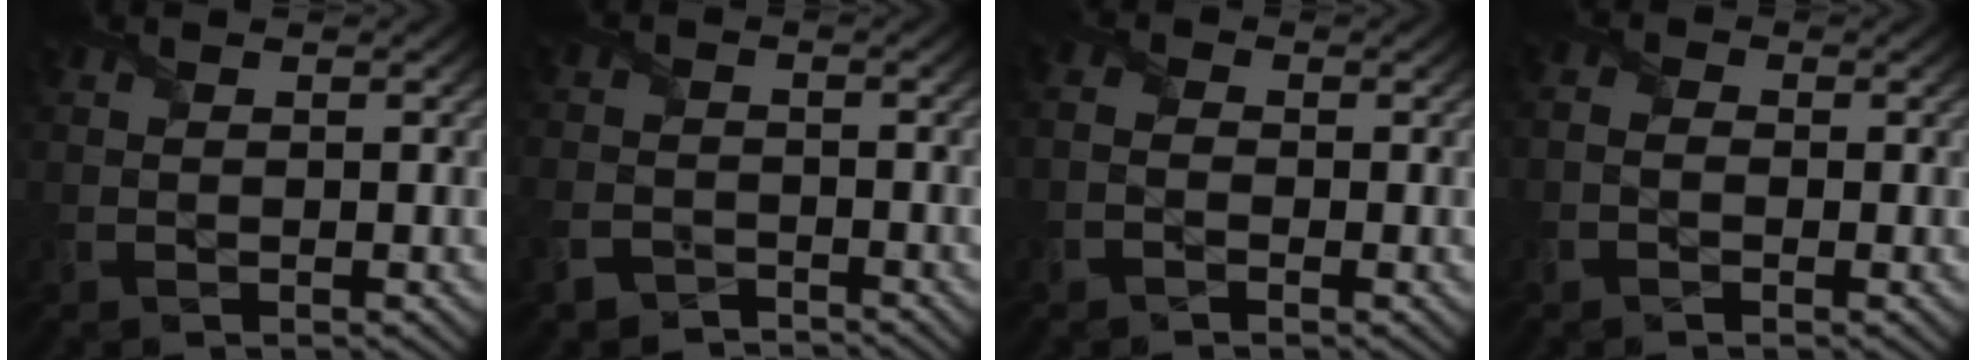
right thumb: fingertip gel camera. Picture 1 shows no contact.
{"total": 3.8, "force": [-3.1, 2.0, 1.1], "torque": [-0.032, -0.008, -0.073]}
{"total": 1.9, "force": [-1.1, 1.3, 0.9], "torque": [-0.022, 0.005, -0.023]}
{"total": 2.0, "force": [-0.8, 1.5, 1.0], "torque": [-0.025, 0.003, -0.018]}